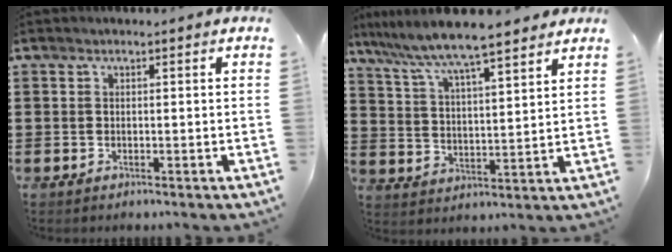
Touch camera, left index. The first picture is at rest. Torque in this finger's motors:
{"motor_torque": [2.00, -0.14, 0.49, 0.21]}